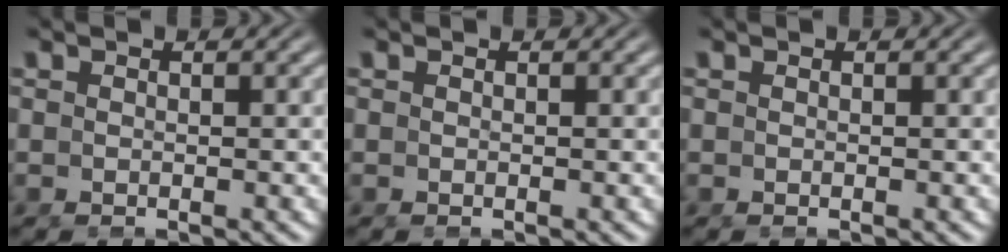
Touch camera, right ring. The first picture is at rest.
{"total": 0.0}
{"total": 0.0}